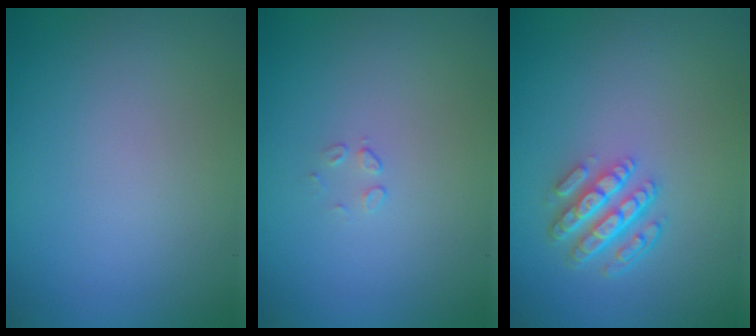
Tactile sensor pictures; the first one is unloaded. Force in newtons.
{"total": 0.5, "press": 0.2, "slide": 0.5}
{"total": 4.4, "press": 3.2, "slide": 3.0}